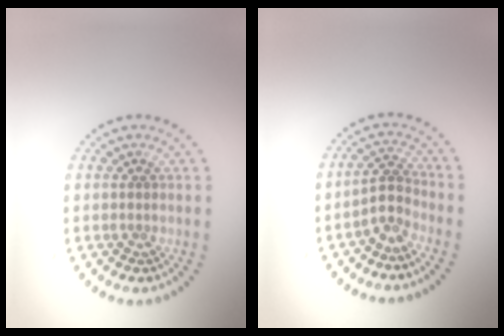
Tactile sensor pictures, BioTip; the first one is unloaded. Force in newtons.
{"total": 2.2, "press": 1.7, "slide": 1.4}